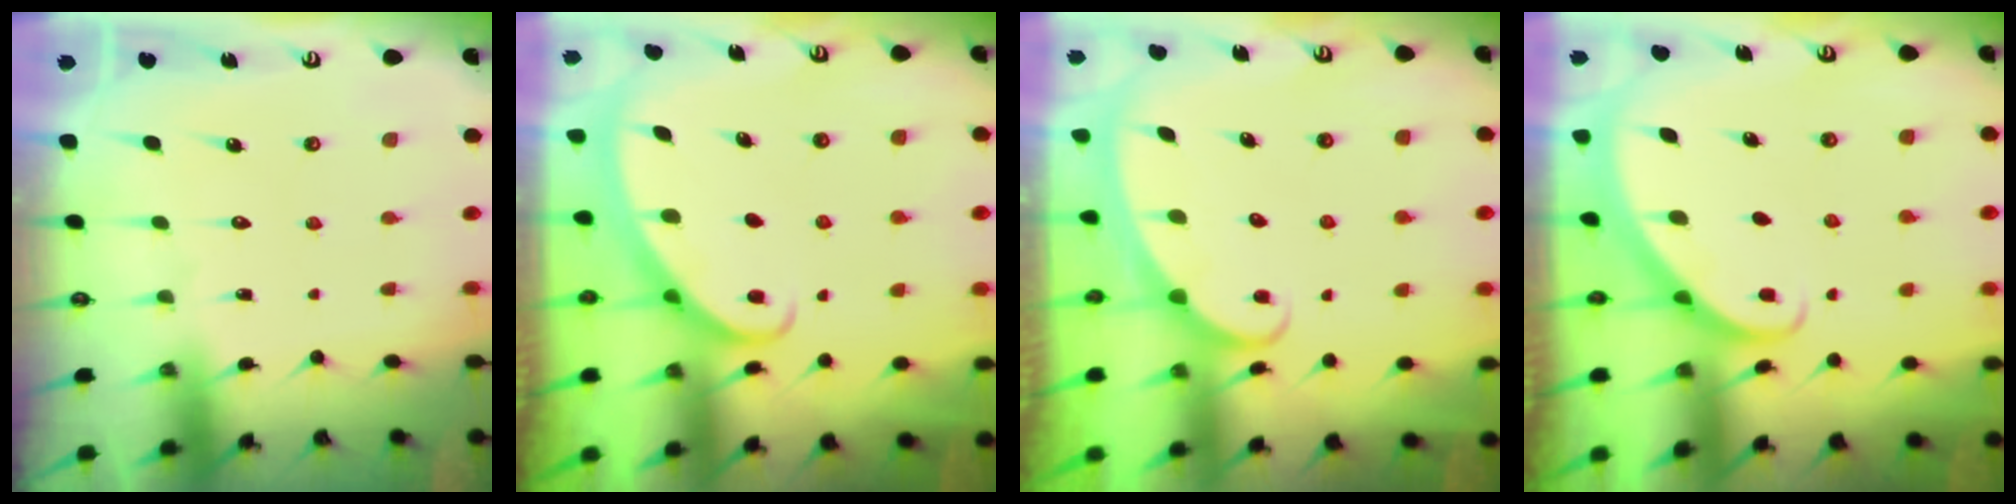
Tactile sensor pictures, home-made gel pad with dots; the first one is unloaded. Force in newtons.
{"total": 2.8, "press": 2.8, "slide": 0.4}
{"total": 2.4, "press": 2.4, "slide": 0.3}
{"total": 2.8, "press": 2.8, "slide": 0.2}